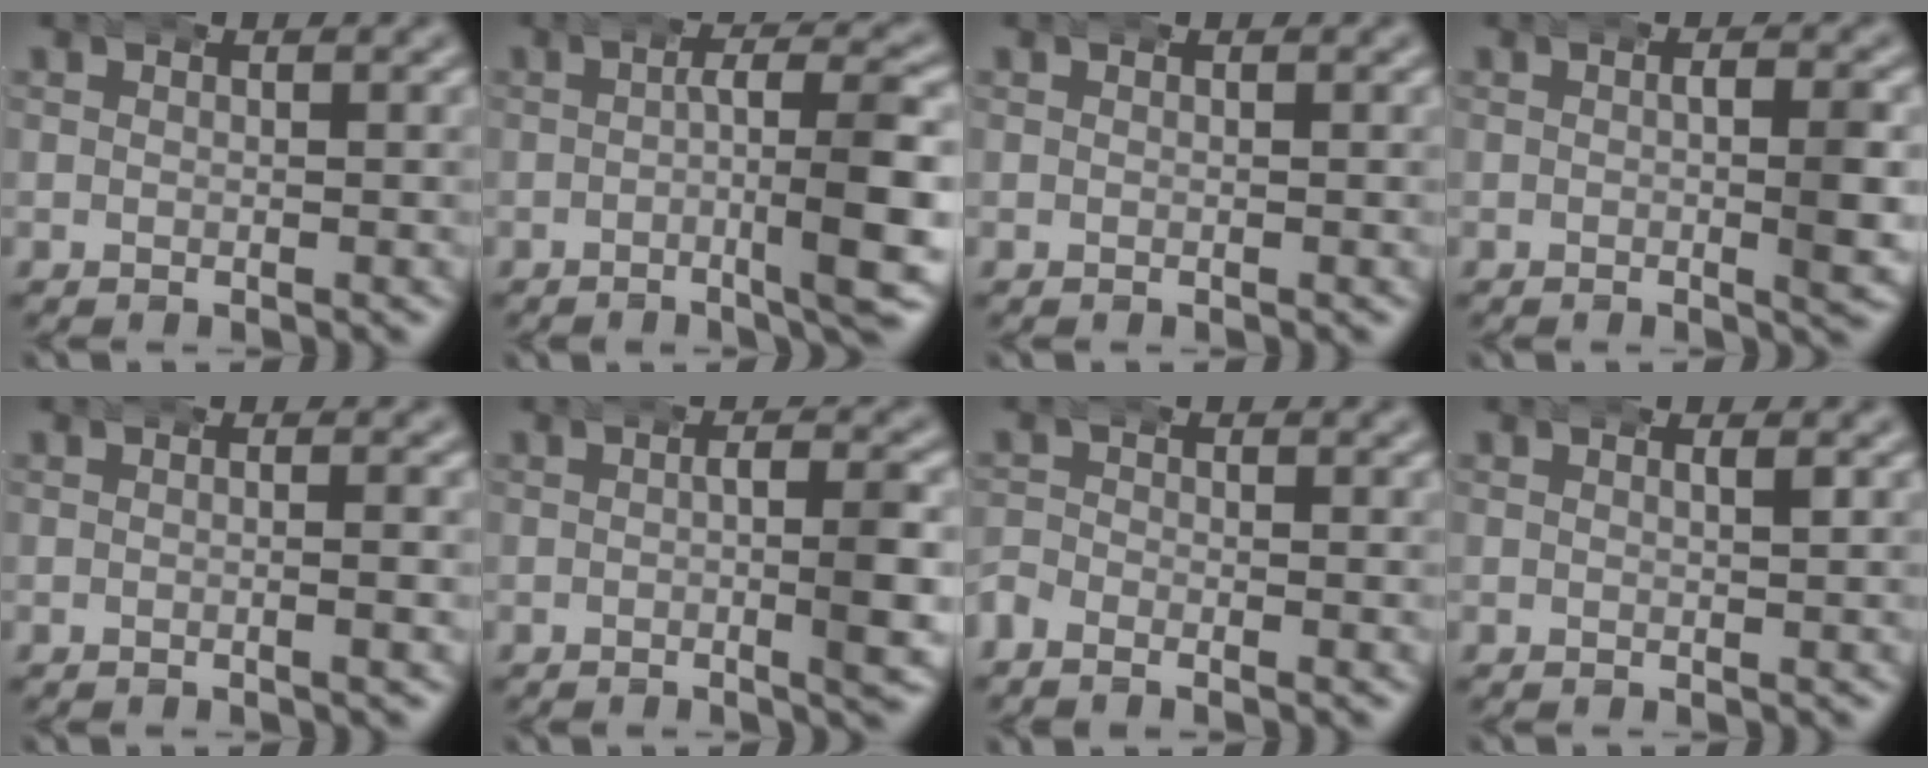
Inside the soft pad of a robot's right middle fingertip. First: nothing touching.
{"total": 6.1, "force": [-1.3, 0.9, 5.9], "torque": [-0.083, 0.006, -0.028]}
{"total": 0.0}
{"total": 3.7, "force": [0.1, 0.9, 3.5], "torque": [-0.047, 0.010, -0.009]}
{"total": 0.9, "force": [0.0, 0.0, 0.9], "torque": [-0.013, 0.006, -0.006]}
{"total": 4.1, "force": [-0.3, 0.7, 4.0], "torque": [-0.053, 0.011, -0.015]}
{"total": 1.6, "force": [-1.2, 1.0, 0.3], "torque": [-0.012, 0.002, -0.031]}
{"total": 1.2, "force": [0.5, 0.3, 1.1], "torque": [-0.012, 0.006, 0.003]}